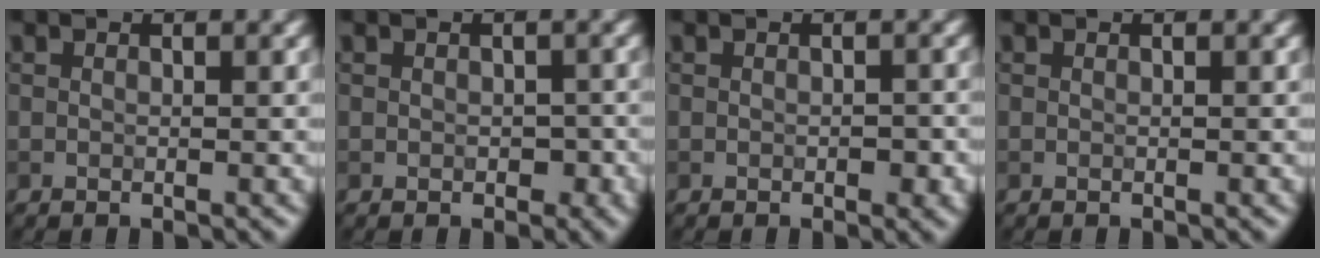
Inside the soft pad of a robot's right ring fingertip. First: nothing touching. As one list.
[{"total": 1.4, "force": [-0.3, 1.0, 0.9], "torque": [-0.013, -0.006, -0.004]}, {"total": 1.3, "force": [-0.3, 0.7, 1.1], "torque": [-0.013, -0.002, -0.002]}, {"total": 0.0}]